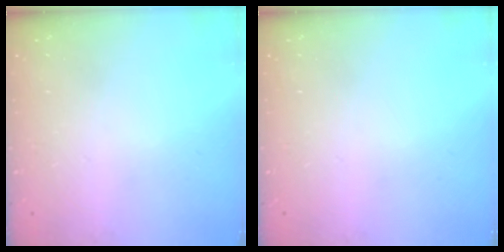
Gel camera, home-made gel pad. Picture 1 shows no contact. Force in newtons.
{"total": 0.0}